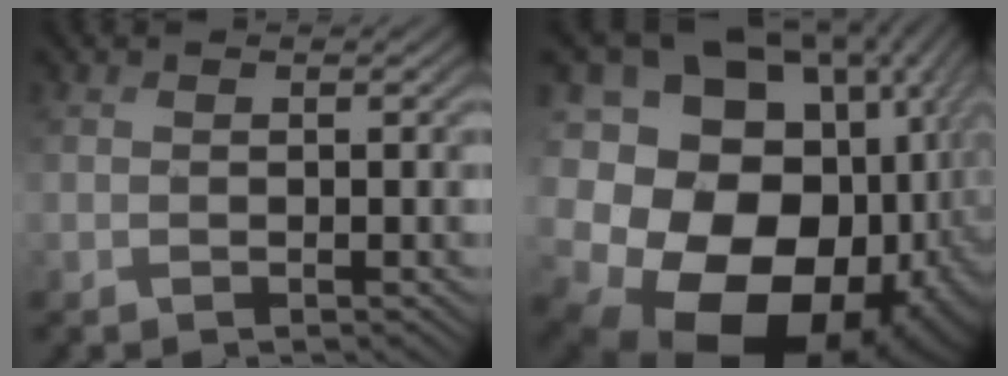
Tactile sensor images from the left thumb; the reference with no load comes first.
{"total": 23.1, "force": [-7.1, 18.4, 12.1], "torque": [-0.248, -0.034, -0.112]}